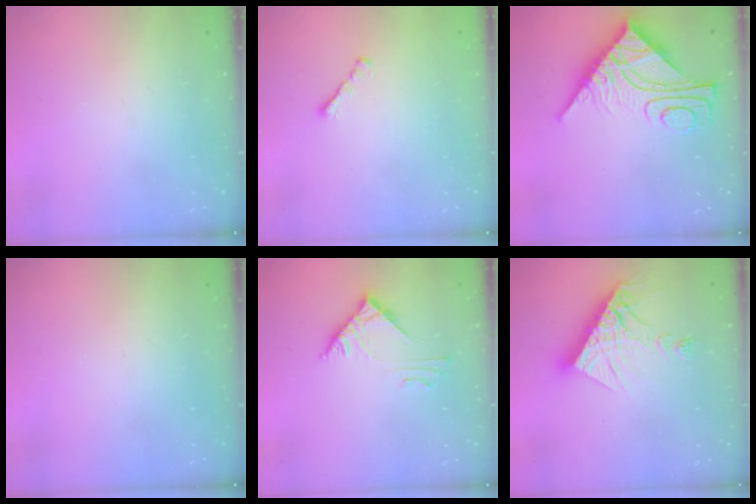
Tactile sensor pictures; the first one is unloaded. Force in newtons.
{"total": 1.3, "press": 1.2, "slide": 0.5}
{"total": 13.7, "press": 13.7, "slide": 1.2}
{"total": 0.0}
{"total": 5.2, "press": 5.2, "slide": 0.5}
{"total": 15.0, "press": 14.9, "slide": 1.6}